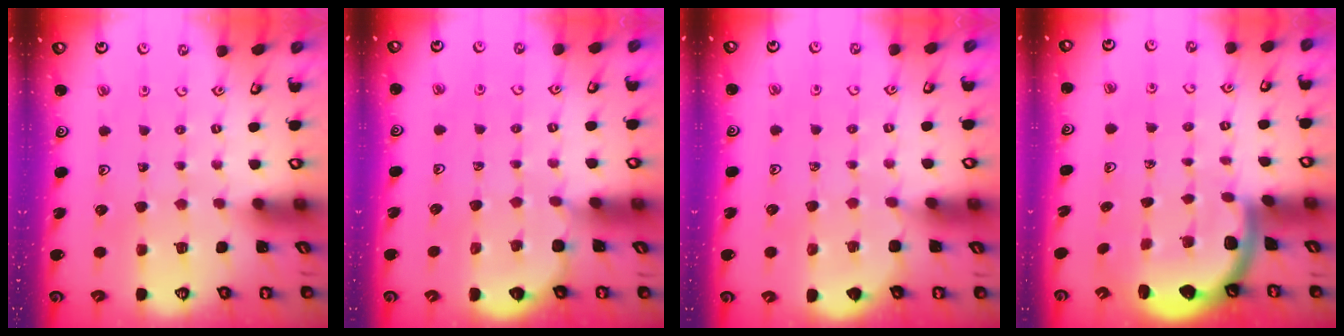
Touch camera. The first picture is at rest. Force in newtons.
{"total": 2.9, "press": 2.9, "slide": 0.3}
{"total": 1.6, "press": 1.5, "slide": 0.2}
{"total": 2.2, "press": 2.2, "slide": 0.3}